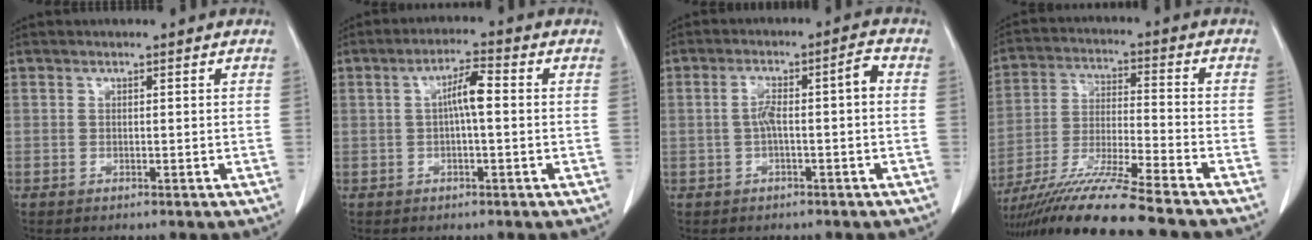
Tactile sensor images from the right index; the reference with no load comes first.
{"total": 4.4, "force": [0.2, 0.6, 4.4], "torque": [-0.079, 0.011, 0.002]}
{"total": 5.3, "force": [-0.2, 0.7, 5.3], "torque": [-0.094, 0.027, 0.000]}
{"total": 16.3, "force": [-13.5, -1.0, 9.1], "torque": [-0.184, -0.035, -0.238]}